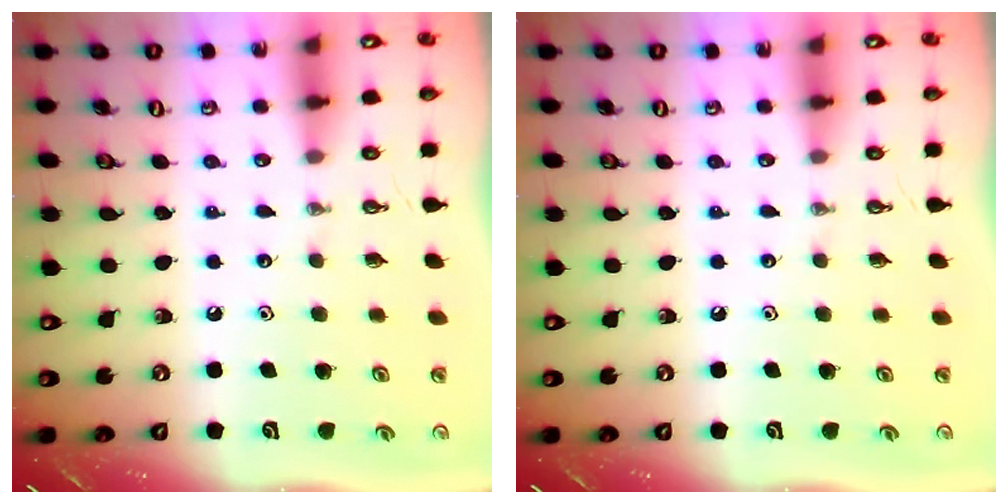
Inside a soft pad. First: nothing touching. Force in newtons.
{"total": 0.0}